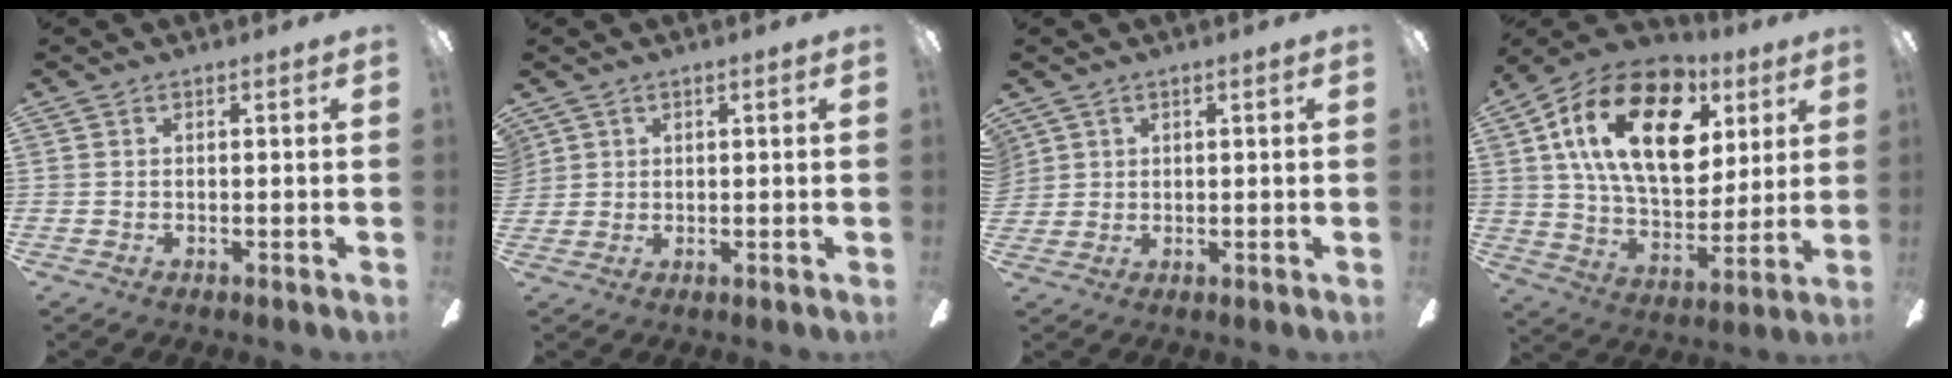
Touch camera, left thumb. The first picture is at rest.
{"total": 1.9, "force": [1.1, 1.5, -0.1], "torque": [-0.002, 0.002, 0.023]}
{"total": 2.2, "force": [1.2, 1.8, -0.1], "torque": [-0.003, 0.004, 0.025]}
{"total": 24.2, "force": [10.1, 14.2, 16.8], "torque": [-0.309, -0.022, 0.173]}